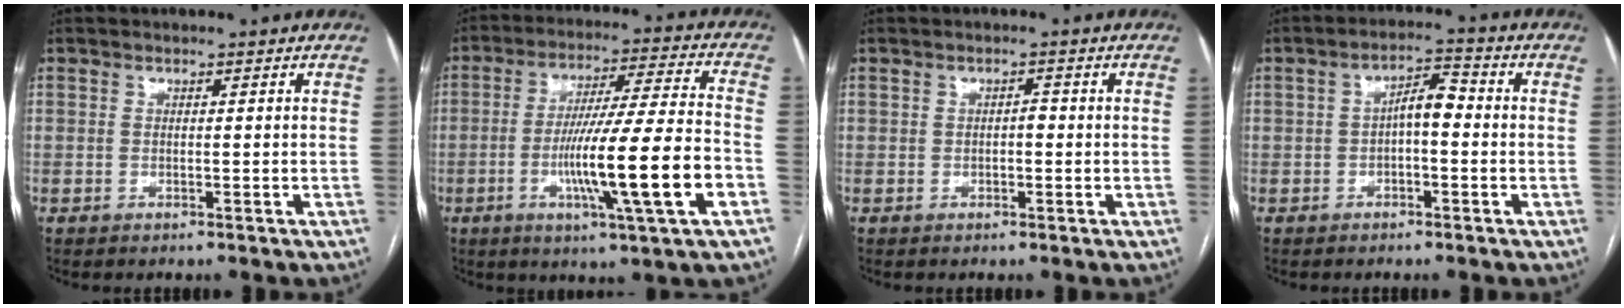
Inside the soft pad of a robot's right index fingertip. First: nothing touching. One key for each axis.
{"total": 17.1, "fx": -5.0, "fy": -0.3, "fz": 16.3, "tx": -0.282, "ty": -0.008, "tz": -0.084}
{"total": 1.4, "fx": 0.0, "fy": 0.8, "fz": 1.1, "tx": -0.017, "ty": 0.007, "tz": -0.002}
{"total": 4.8, "fx": -0.2, "fy": 1.9, "fz": 4.4, "tx": -0.079, "ty": 0.023, "tz": -0.005}